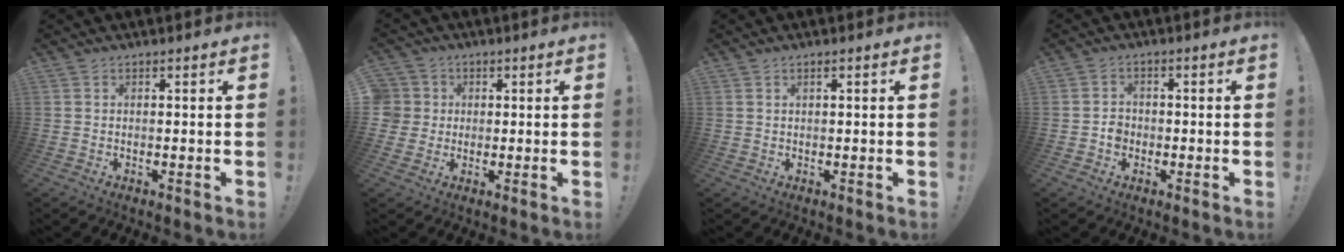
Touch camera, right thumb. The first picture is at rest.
{"total": 4.8, "force": [0.8, 4.7, 0.9], "torque": [-0.028, 0.003, 0.017]}
{"total": 1.0, "force": [0.3, 0.1, 1.0], "torque": [-0.027, 0.004, 0.006]}
{"total": 3.3, "force": [-1.5, 2.7, 1.2], "torque": [-0.014, 0.009, -0.026]}